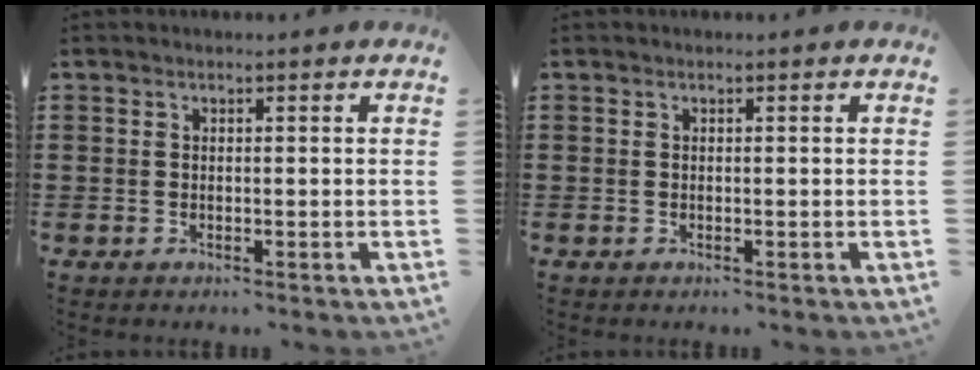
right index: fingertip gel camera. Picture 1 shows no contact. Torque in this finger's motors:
{"motor_torque": [0.00, 0.00, 0.00, 0.00]}